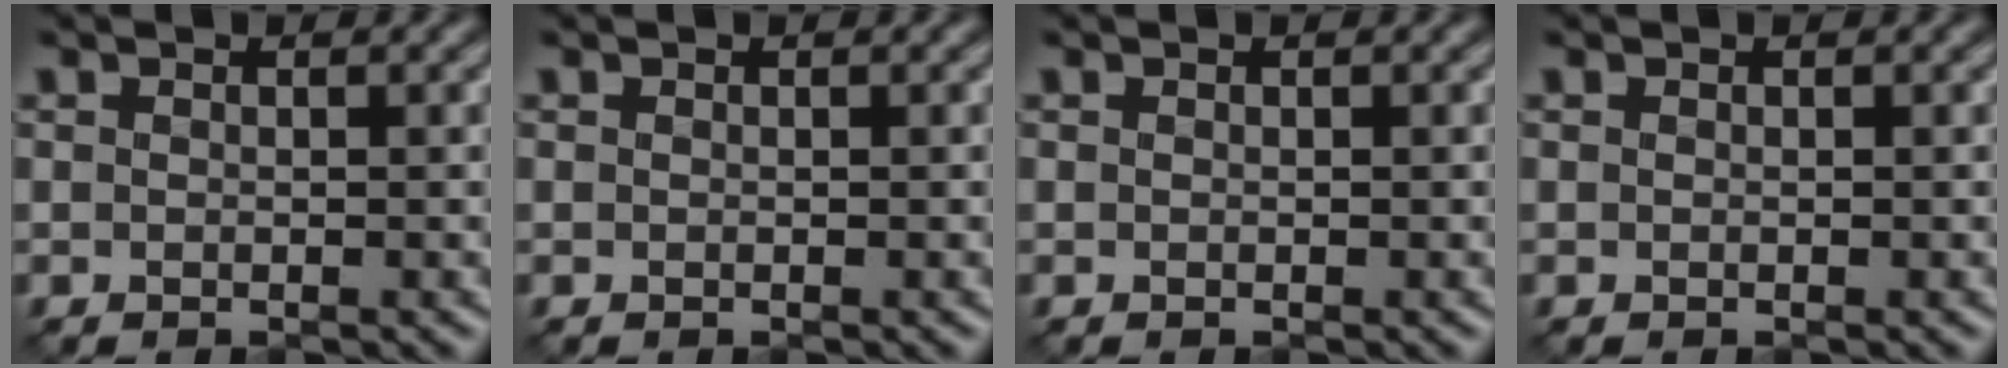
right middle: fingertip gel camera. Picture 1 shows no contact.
{"total": 0.0}
{"total": 0.0}
{"total": 0.0}